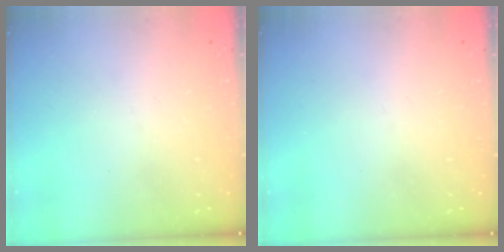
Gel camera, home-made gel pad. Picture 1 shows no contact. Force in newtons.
{"total": 0.0}